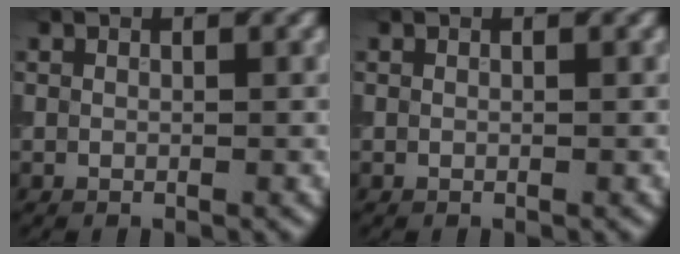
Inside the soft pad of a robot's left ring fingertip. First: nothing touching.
{"total": 0.0}